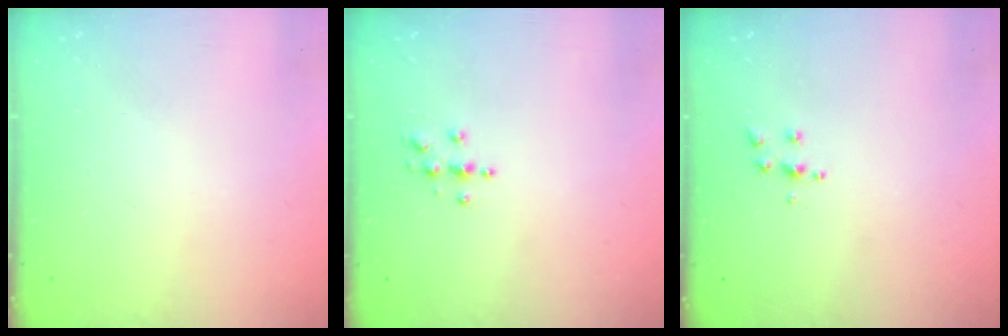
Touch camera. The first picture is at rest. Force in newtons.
{"total": 3.9, "press": 3.8, "slide": 0.4}
{"total": 6.1, "press": 6.1, "slide": 0.5}